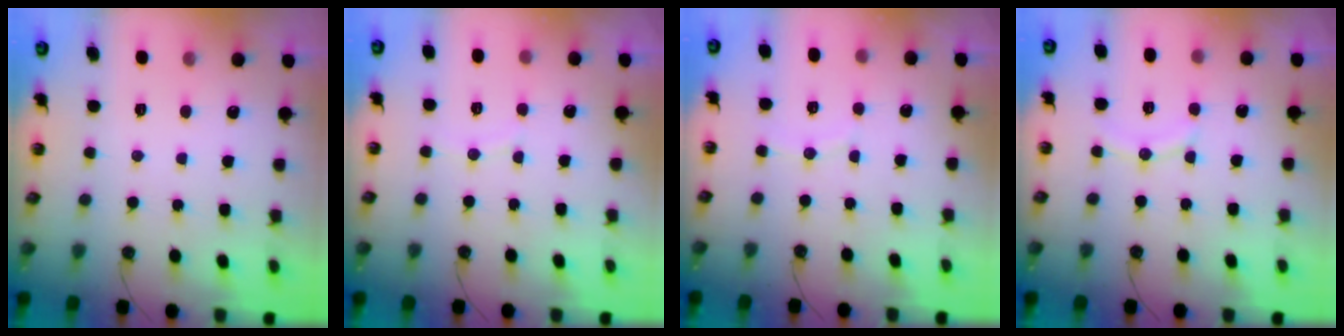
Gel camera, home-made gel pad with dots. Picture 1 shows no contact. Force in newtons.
{"total": 3.5, "press": 3.4, "slide": 0.8}
{"total": 4.5, "press": 4.4, "slide": 0.9}
{"total": 7.9, "press": 7.7, "slide": 1.7}